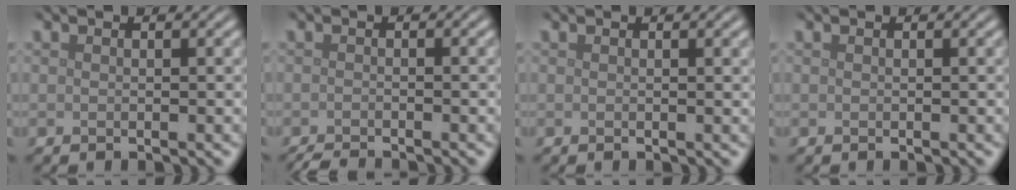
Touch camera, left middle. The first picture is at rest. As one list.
[{"total": 2.2, "force": [-2.1, 0.2, 0.8], "torque": [-0.013, -0.004, -0.039]}, {"total": 0.7, "force": [0.4, 0.2, 0.6], "torque": [-0.004, 0.005, 0.005]}, {"total": 0.0}]